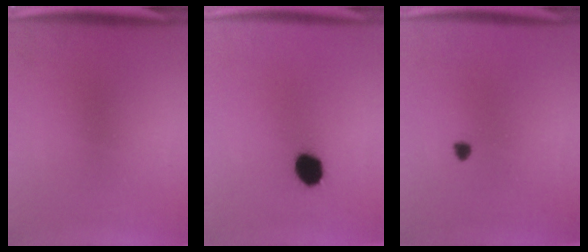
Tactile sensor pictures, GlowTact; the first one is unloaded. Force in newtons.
{"total": 7.0}
{"total": 1.2}